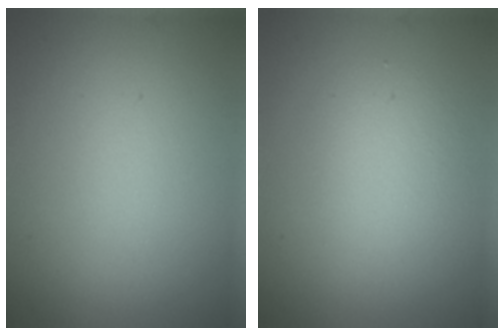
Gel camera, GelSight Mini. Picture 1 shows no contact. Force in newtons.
{"total": 2.4, "press": 2.4, "slide": 0.2}